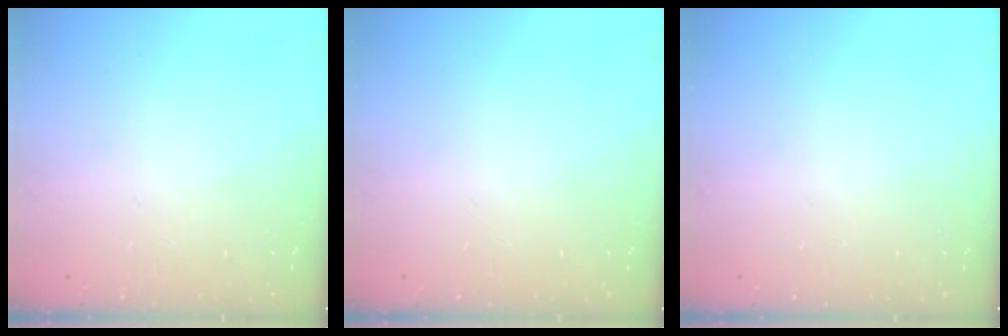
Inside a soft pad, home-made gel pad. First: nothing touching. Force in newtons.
{"total": 0.0}
{"total": 0.0}